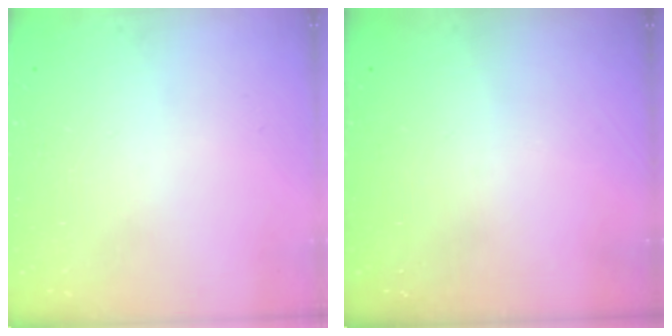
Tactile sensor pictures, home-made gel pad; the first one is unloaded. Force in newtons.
{"total": 0.0}